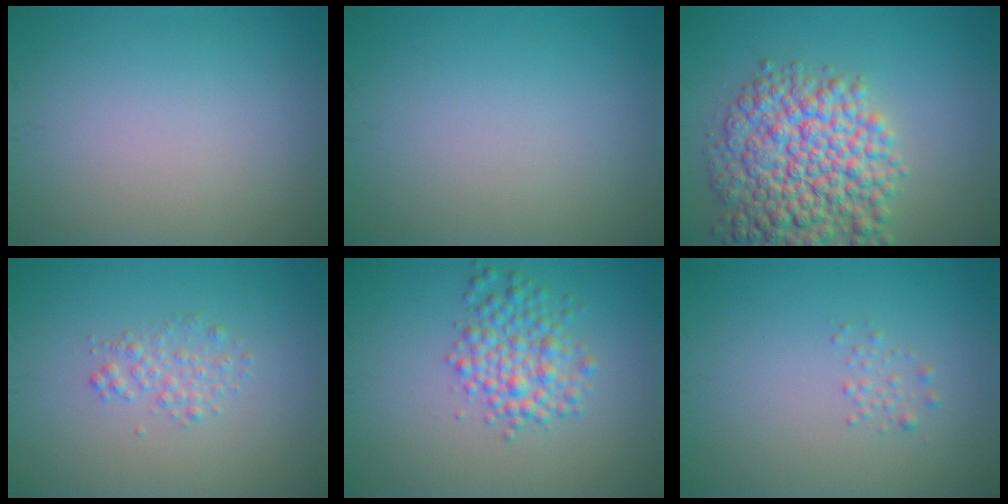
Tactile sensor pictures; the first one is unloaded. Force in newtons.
{"total": 0.0}
{"total": 9.7, "press": 9.7, "slide": 0.4}
{"total": 1.5, "press": 1.5, "slide": 0.0}
{"total": 3.6, "press": 3.6, "slide": 0.1}
{"total": 0.8, "press": 0.8, "slide": 0.0}